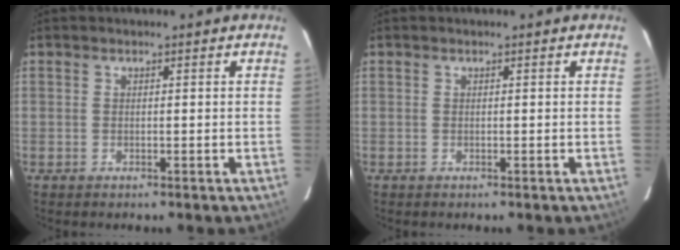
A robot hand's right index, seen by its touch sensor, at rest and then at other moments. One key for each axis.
{"total": 0.0}